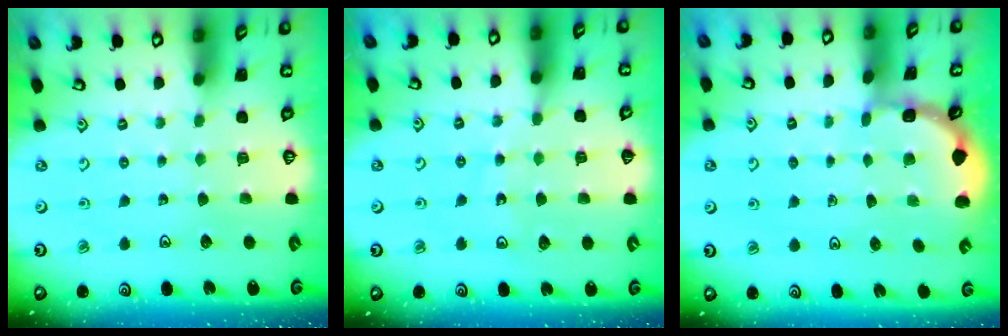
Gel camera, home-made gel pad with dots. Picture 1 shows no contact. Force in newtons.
{"total": 10.0, "press": 9.6, "slide": 2.9}
{"total": 1.6, "press": 1.6, "slide": 0.2}